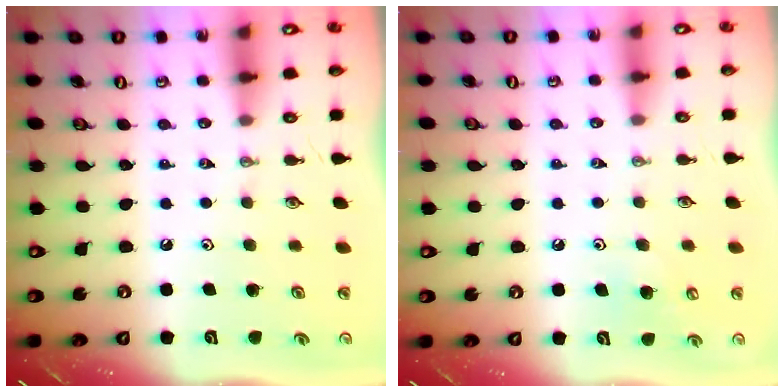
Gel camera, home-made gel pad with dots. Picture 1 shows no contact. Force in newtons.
{"total": 5.2, "press": 5.2, "slide": 0.7}